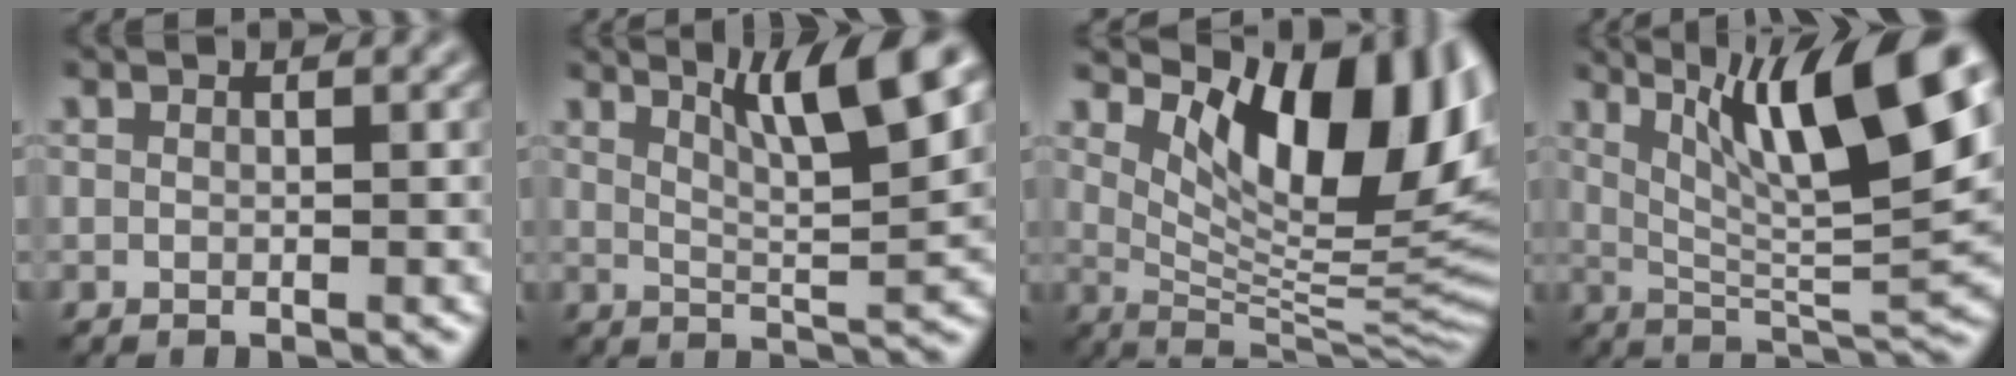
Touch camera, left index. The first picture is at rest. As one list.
[{"total": 7.6, "force": [4.2, 1.3, 6.2], "torque": [-0.086, 0.007, 0.071]}, {"total": 13.1, "force": [5.0, 5.9, 10.5], "torque": [-0.136, -0.006, 0.090]}, {"total": 12.4, "force": [5.5, 3.0, 10.7], "torque": [-0.169, 0.004, 0.098]}]